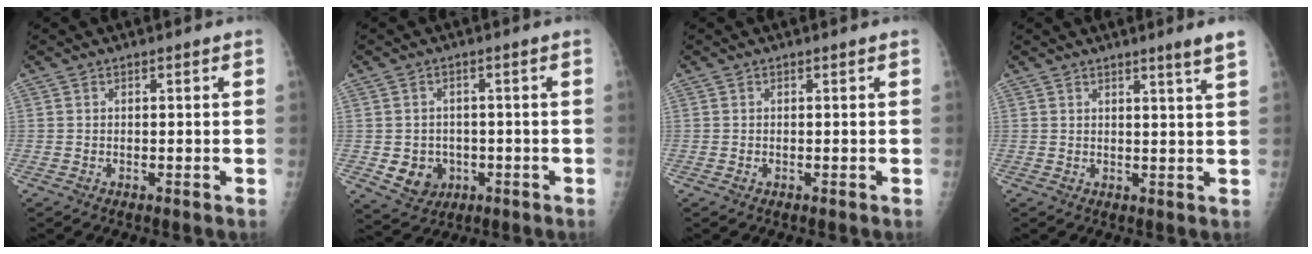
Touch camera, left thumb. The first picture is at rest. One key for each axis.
{"total": 5.9, "fx": -1.3, "fy": 5.2, "fz": 2.4, "tx": -0.016, "ty": 0.006, "tz": -0.008}
{"total": 0.0}
{"total": 3.7, "fx": 2.5, "fy": -0.9, "fz": 2.5, "tx": -0.033, "ty": -0.021, "tz": 0.037}